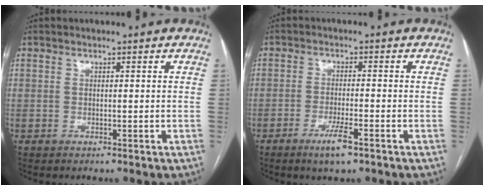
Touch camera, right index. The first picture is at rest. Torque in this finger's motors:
{"motor_torque": [0.63, -0.09, 0.17, 0.04]}